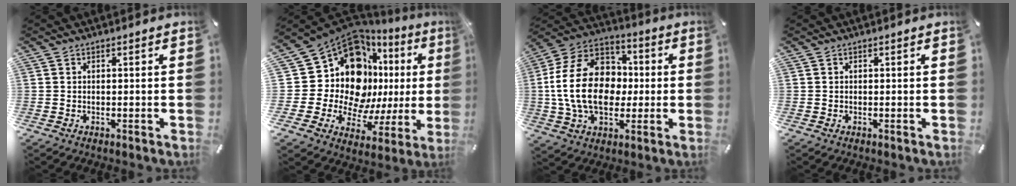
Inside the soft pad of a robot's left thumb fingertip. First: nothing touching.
{"total": 20.3, "force": [7.5, 13.5, 13.2], "torque": [-0.233, -0.093, 0.132]}
{"total": 19.8, "force": [-1.4, 15.1, 12.8], "torque": [-0.268, 0.026, -0.024]}
{"total": 0.0}